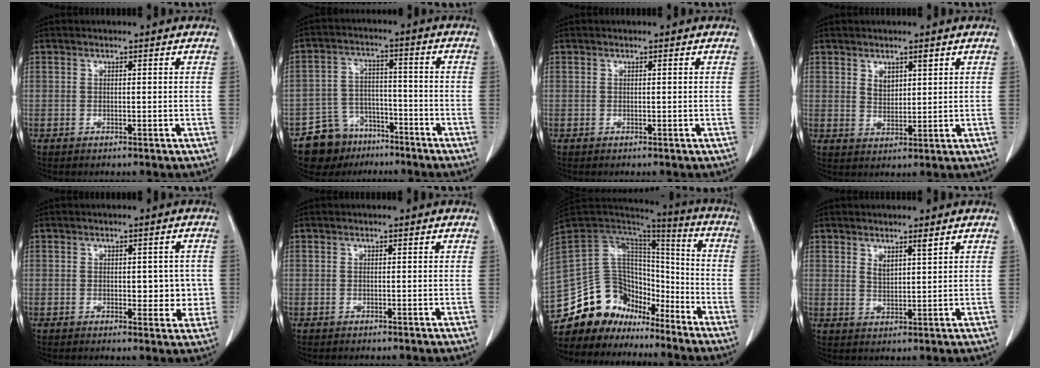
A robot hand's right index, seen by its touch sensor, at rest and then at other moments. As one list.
[{"total": 8.4, "force": [-6.1, 5.8, 0.9], "torque": [-0.022, 0.026, -0.098]}, {"total": 0.0}, {"total": 3.0, "force": [1.8, 1.4, 1.9], "torque": [-0.038, -0.001, 0.040]}, {"total": 4.8, "force": [-0.1, 2.6, 4.0], "torque": [-0.036, 0.005, 0.005]}, {"total": 0.0}, {"total": 17.2, "force": [-13.6, 9.7, 4.1], "torque": [-0.081, 0.082, -0.230]}, {"total": 2.5, "force": [1.8, 0.4, 1.7], "torque": [-0.037, -0.008, 0.038]}]